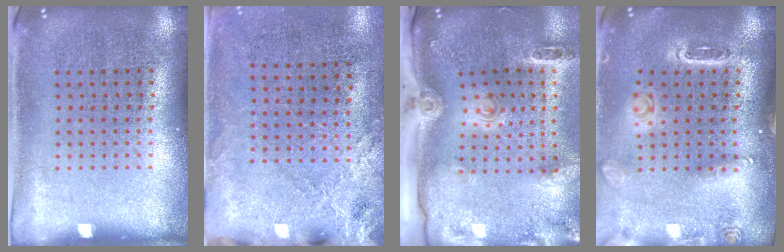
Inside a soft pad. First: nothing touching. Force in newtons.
{"total": 2.5, "press": 2.1, "slide": 1.3}
{"total": 2.9, "press": 2.1, "slide": 2.1}
{"total": 1.5, "press": 1.5, "slide": 0.1}